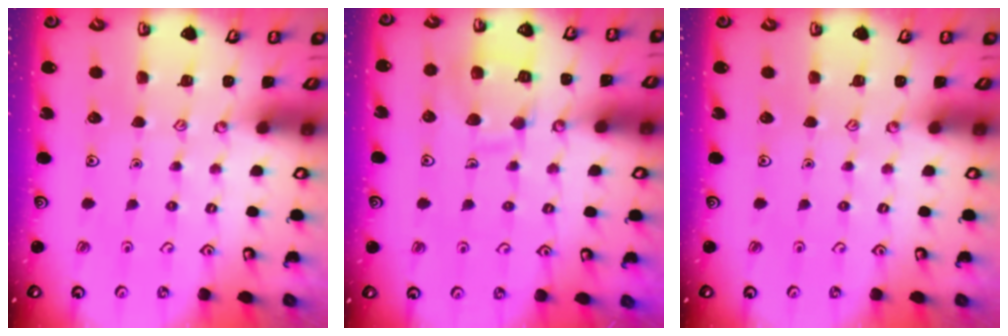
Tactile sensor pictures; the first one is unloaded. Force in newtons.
{"total": 11.7, "press": 11.6, "slide": 1.3}
{"total": 0.0}